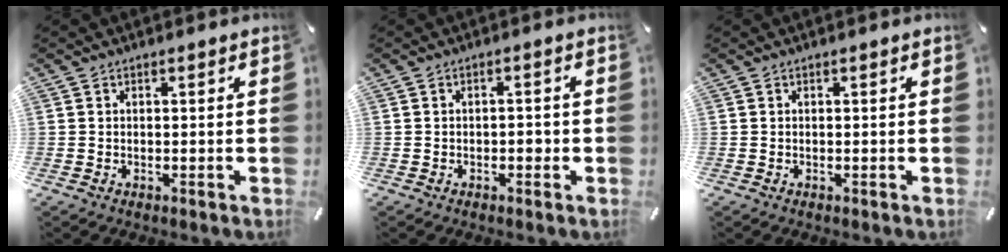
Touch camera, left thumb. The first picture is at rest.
{"total": 1.9, "force": [-0.6, 0.9, 1.5], "torque": [-0.027, 0.005, -0.013]}
{"total": 0.0}